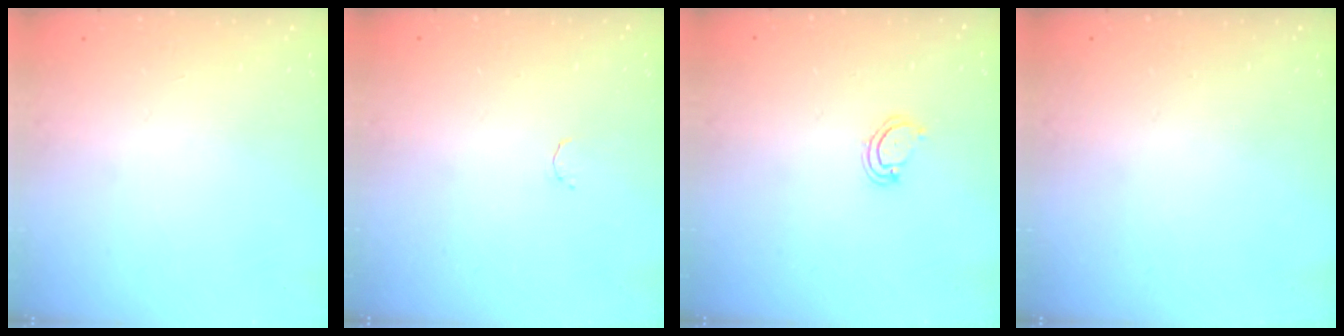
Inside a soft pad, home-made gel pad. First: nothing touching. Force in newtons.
{"total": 1.7, "press": 1.6, "slide": 0.5}
{"total": 3.9, "press": 3.9, "slide": 0.4}
{"total": 0.0}